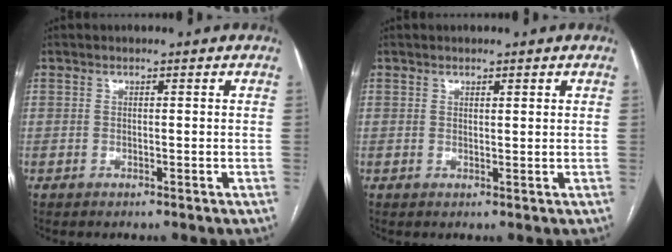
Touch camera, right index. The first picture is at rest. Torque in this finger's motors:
{"motor_torque": [-0.30, -0.14, -0.03, -0.01]}